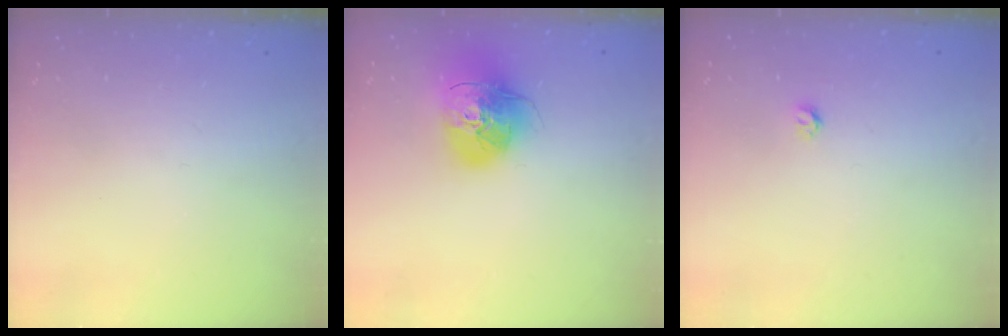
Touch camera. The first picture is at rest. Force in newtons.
{"total": 15.9, "press": 15.8, "slide": 2.3}
{"total": 3.2, "press": 3.2, "slide": 0.3}